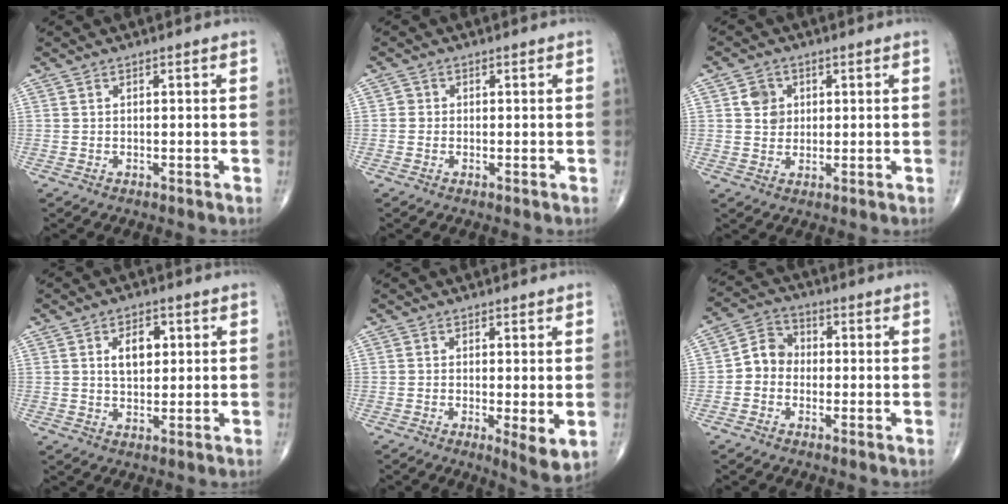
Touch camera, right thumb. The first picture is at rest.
{"total": 1.1, "force": [-0.1, 1.0, 0.2], "torque": [0.003, 0.003, -0.003]}
{"total": 4.2, "force": [1.2, 3.7, 1.7], "torque": [-0.008, -0.002, 0.018]}
{"total": 5.9, "force": [1.5, 3.6, 4.4], "torque": [-0.054, -0.004, 0.024]}
{"total": 5.1, "force": [-0.6, 1.3, 4.8], "torque": [-0.076, -0.016, -0.012]}
{"total": 6.0, "force": [-0.9, 5.2, 2.8], "torque": [-0.026, 0.023, -0.032]}